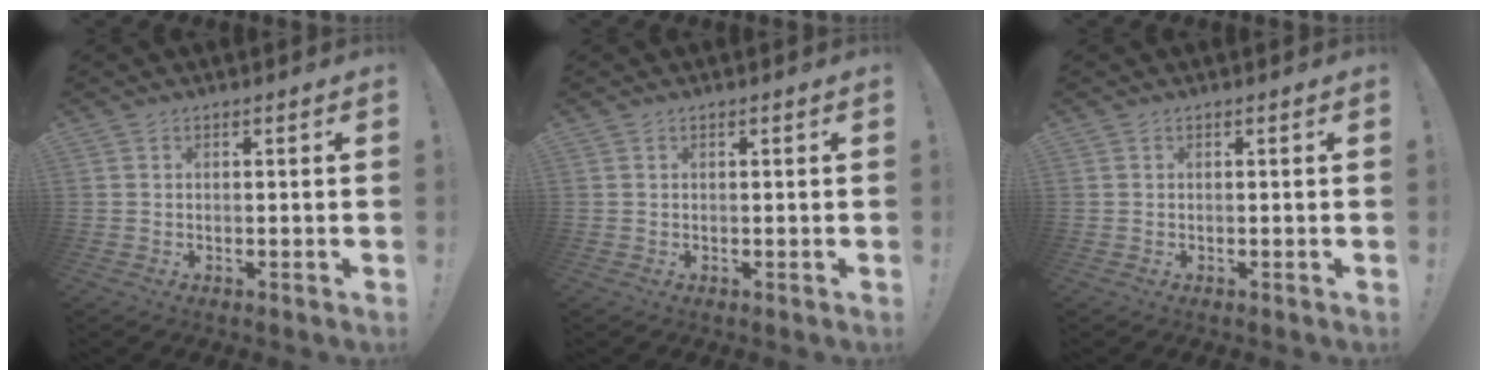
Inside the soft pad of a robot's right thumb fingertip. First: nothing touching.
{"total": 0.0}
{"total": 0.0}